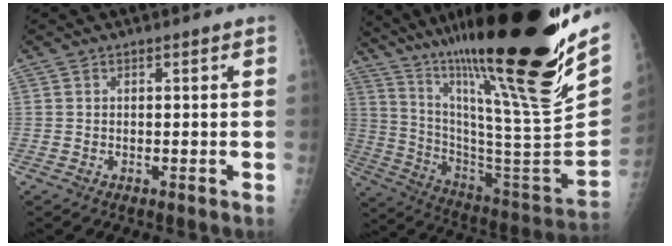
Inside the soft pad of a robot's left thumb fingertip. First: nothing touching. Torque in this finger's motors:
{"motor_torque": [2.84, -0.57, 1.43, -1.33, 0.67]}